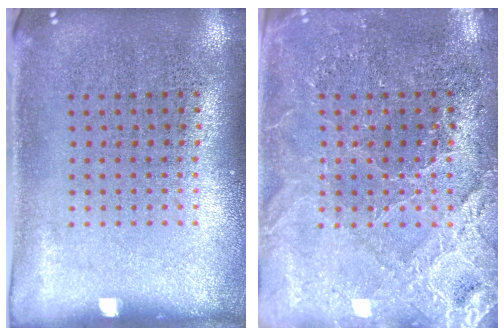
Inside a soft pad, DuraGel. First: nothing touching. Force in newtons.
{"total": 3.3, "press": 3.2, "slide": 0.6}